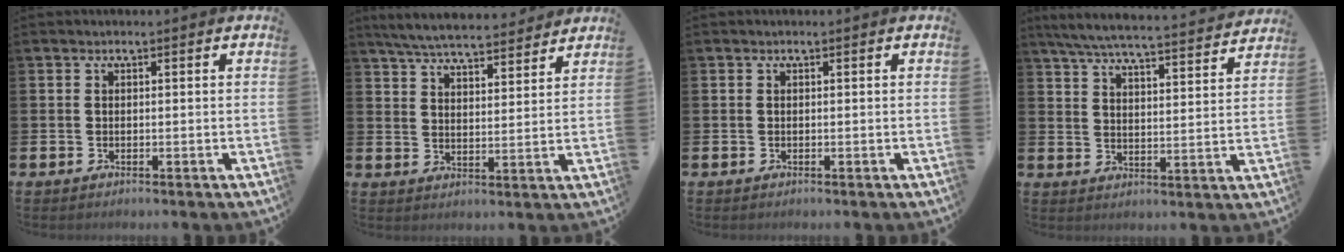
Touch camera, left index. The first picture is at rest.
{"total": 6.5, "force": [6.2, 0.7, 1.5], "torque": [-0.043, -0.035, 0.111]}
{"total": 0.0}
{"total": 6.6, "force": [6.3, 0.4, 2.1], "torque": [-0.056, -0.048, 0.107]}